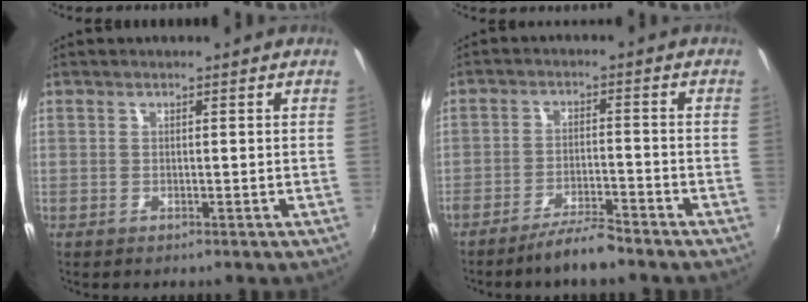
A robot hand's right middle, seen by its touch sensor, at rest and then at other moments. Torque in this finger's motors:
{"motor_torque": [0.80, -0.75, 0.32, 0.21]}